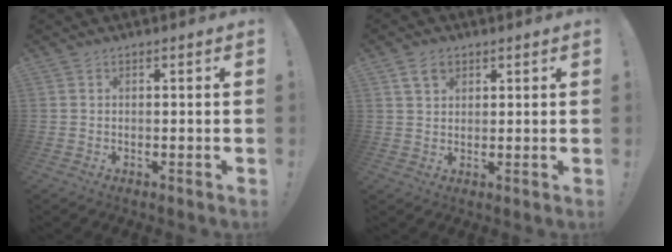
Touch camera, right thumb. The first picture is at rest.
{"total": 4.9, "force": [2.7, 3.3, 2.4], "torque": [-0.033, -0.004, 0.049]}